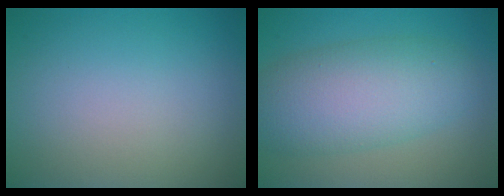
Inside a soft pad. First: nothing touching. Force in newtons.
{"total": 7.6, "press": 7.6, "slide": 0.2}